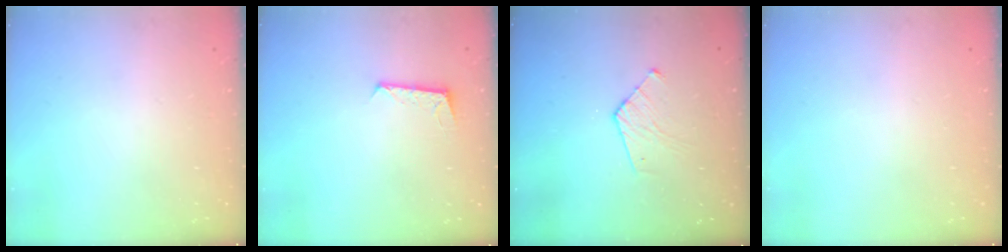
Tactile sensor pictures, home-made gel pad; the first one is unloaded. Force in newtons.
{"total": 6.1, "press": 6.0, "slide": 0.4}
{"total": 6.6, "press": 6.6, "slide": 0.4}
{"total": 0.0}